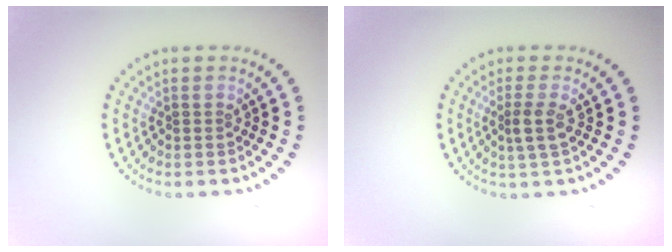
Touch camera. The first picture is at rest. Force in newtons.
{"total": 1.9, "press": 1.6, "slide": 1.0}